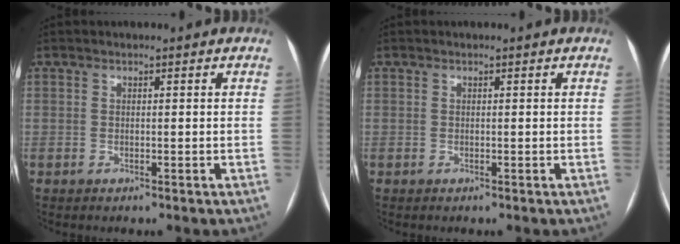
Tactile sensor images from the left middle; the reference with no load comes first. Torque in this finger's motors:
{"motor_torque": [0.00, 0.00, 0.00, 0.00]}